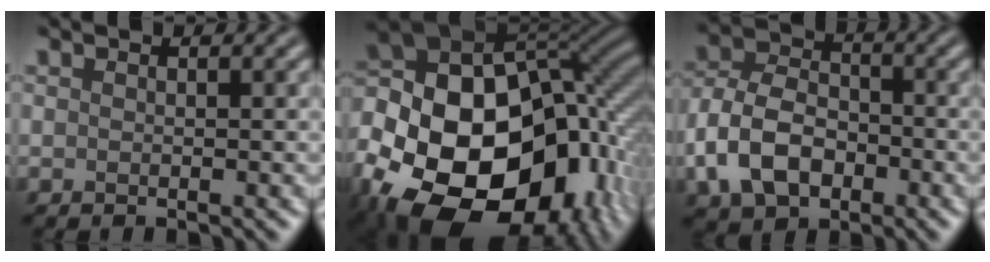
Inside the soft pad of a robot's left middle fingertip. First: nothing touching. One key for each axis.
{"total": 21.8, "fx": -8.1, "fy": 14.8, "fz": 13.8, "tx": -0.284, "ty": -0.023, "tz": -0.124}
{"total": 7.1, "fx": -2.4, "fy": 4.9, "fz": 4.4, "tx": -0.091, "ty": 0.003, "tz": -0.056}